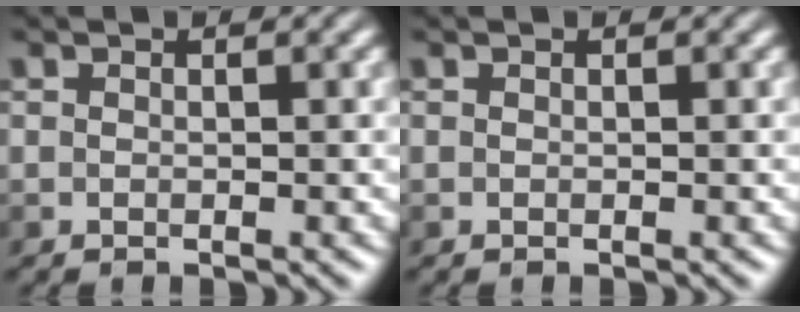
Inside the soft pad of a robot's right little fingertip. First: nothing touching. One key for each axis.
{"total": 0.0}